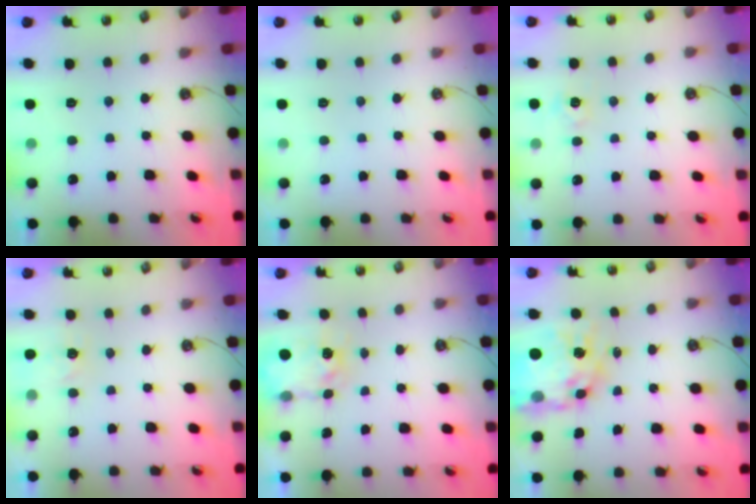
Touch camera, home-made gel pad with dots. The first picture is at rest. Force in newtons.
{"total": 0.0}
{"total": 3.5, "press": 3.4, "slide": 0.5}
{"total": 5.6, "press": 5.6, "slide": 0.6}
{"total": 5.6, "press": 5.6, "slide": 0.4}
{"total": 18.4, "press": 18.3, "slide": 1.8}